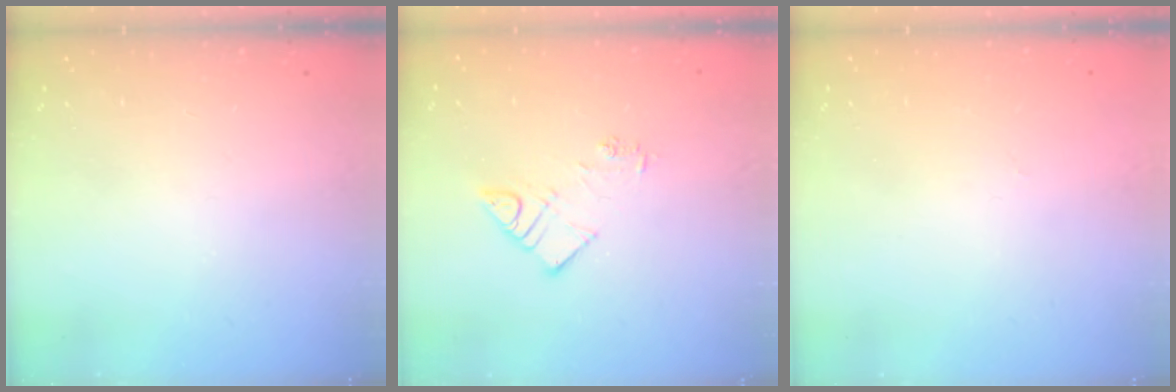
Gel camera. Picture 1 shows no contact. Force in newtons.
{"total": 7.7, "press": 7.7, "slide": 0.2}
{"total": 0.0}